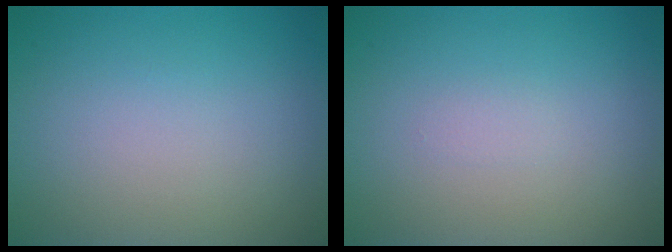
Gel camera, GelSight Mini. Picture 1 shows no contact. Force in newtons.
{"total": 0.5, "press": 0.5, "slide": 0.0}